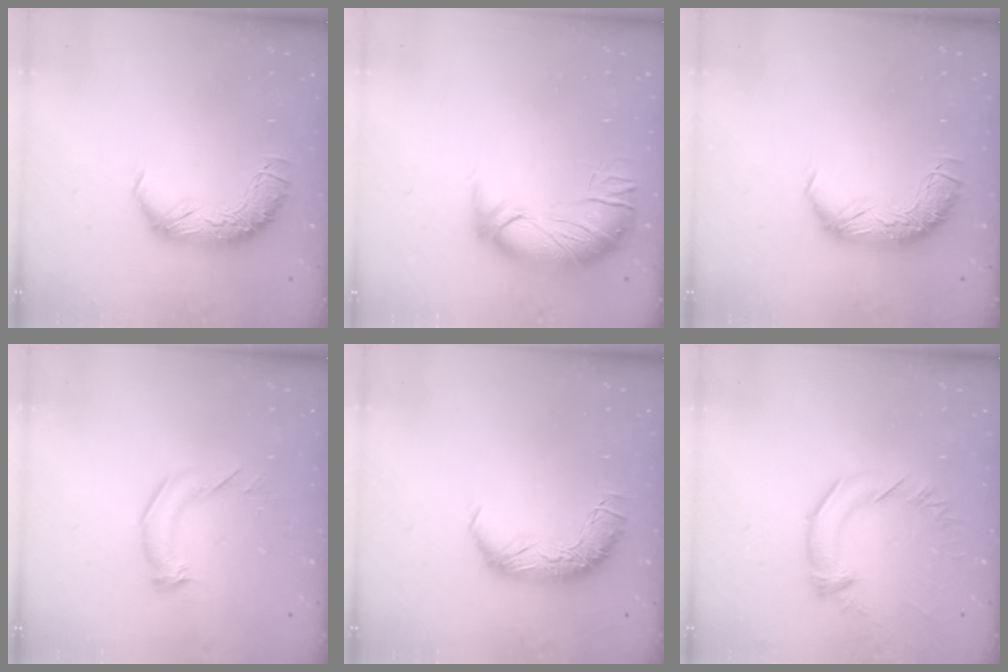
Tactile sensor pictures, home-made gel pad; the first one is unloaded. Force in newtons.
{"total": 2.8, "press": 1.3, "slide": 2.5}
{"total": 0.0}
{"total": 3.0, "press": 2.6, "slide": 1.5}
{"total": 0.0}
{"total": 2.0, "press": 1.9, "slide": 0.7}